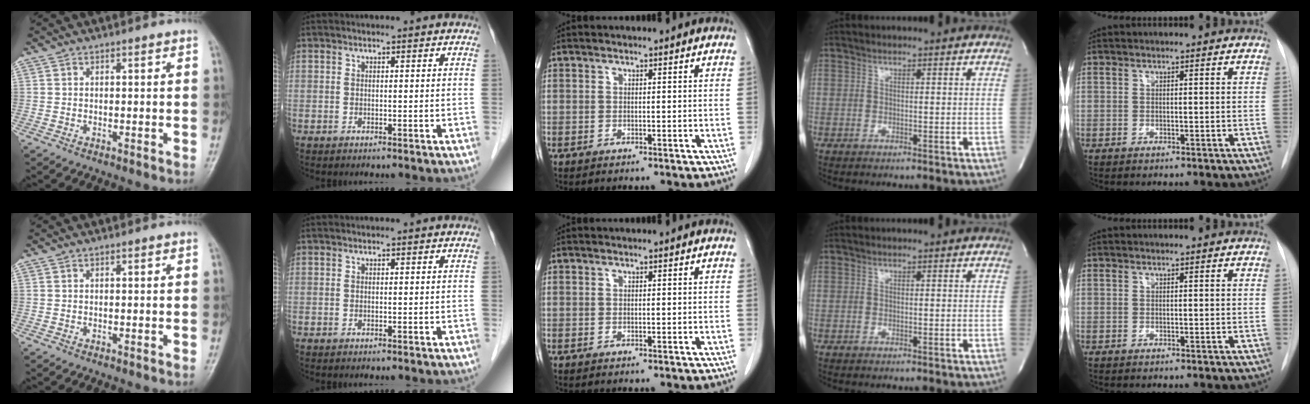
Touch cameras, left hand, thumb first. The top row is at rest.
{}